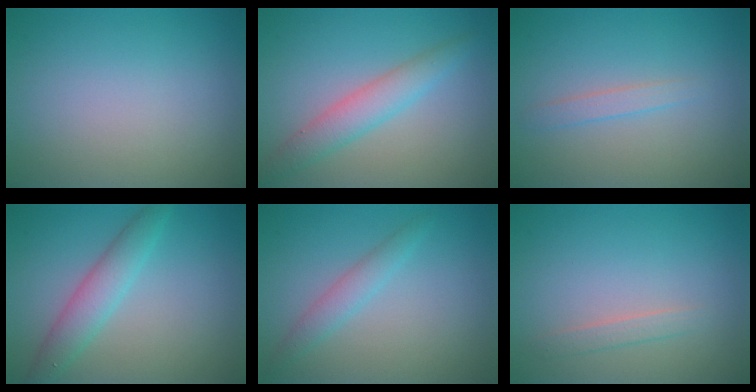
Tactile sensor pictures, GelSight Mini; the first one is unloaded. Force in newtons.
{"total": 3.4, "press": 3.4, "slide": 0.1}
{"total": 1.2, "press": 1.2, "slide": 0.0}
{"total": 3.0, "press": 3.0, "slide": 0.1}
{"total": 1.8, "press": 1.8, "slide": 0.0}
{"total": 1.2, "press": 1.2, "slide": 0.1}